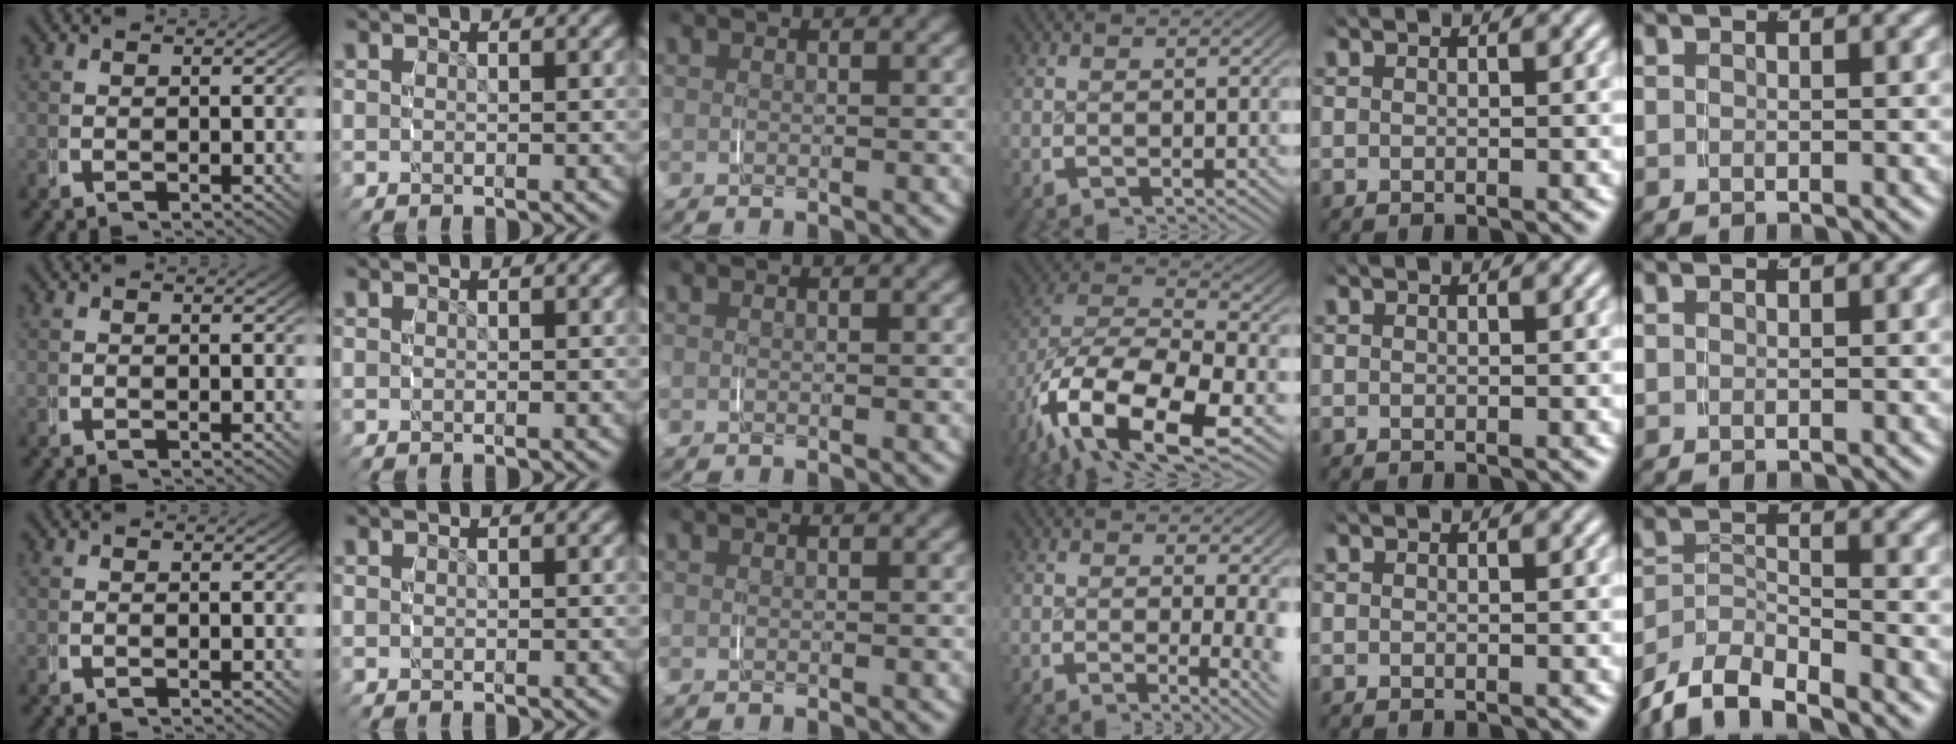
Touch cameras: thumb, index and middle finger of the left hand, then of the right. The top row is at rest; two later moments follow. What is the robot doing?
{"motion": "grasp_and_lifting", "object": "keyboard"}